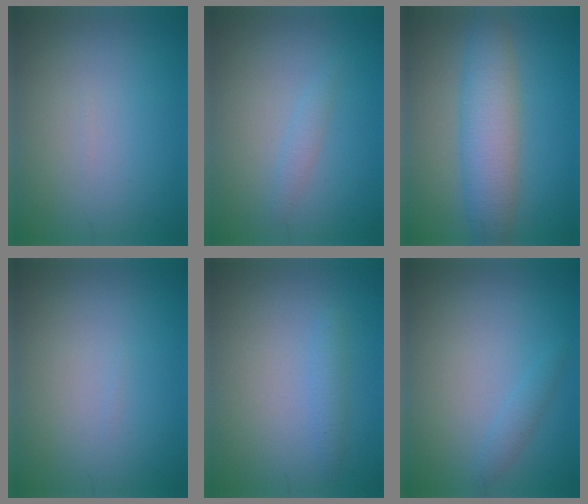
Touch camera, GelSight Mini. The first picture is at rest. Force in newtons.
{"total": 1.1, "press": 1.1, "slide": 0.1}
{"total": 5.6, "press": 5.6, "slide": 0.1}
{"total": 0.0}
{"total": 1.3, "press": 1.3, "slide": 0.0}
{"total": 1.1, "press": 1.1, "slide": 0.1}